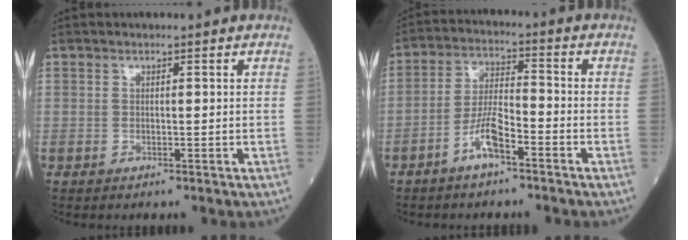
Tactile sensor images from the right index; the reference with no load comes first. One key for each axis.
{"total": 6.3, "fx": -3.7, "fy": 1.3, "fz": 5.0, "tx": -0.101, "ty": 0.008, "tz": -0.071}